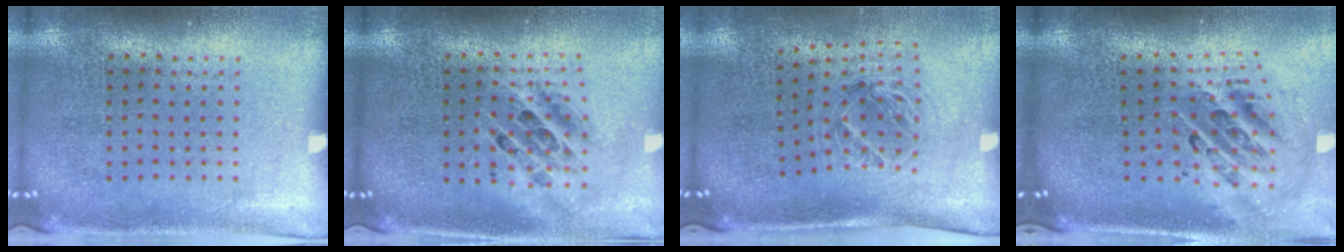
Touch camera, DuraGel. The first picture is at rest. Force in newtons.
{"total": 1.7, "press": 1.4, "slide": 1.0}
{"total": 1.1, "press": 1.1, "slide": 0.4}
{"total": 1.7, "press": 1.4, "slide": 1.0}